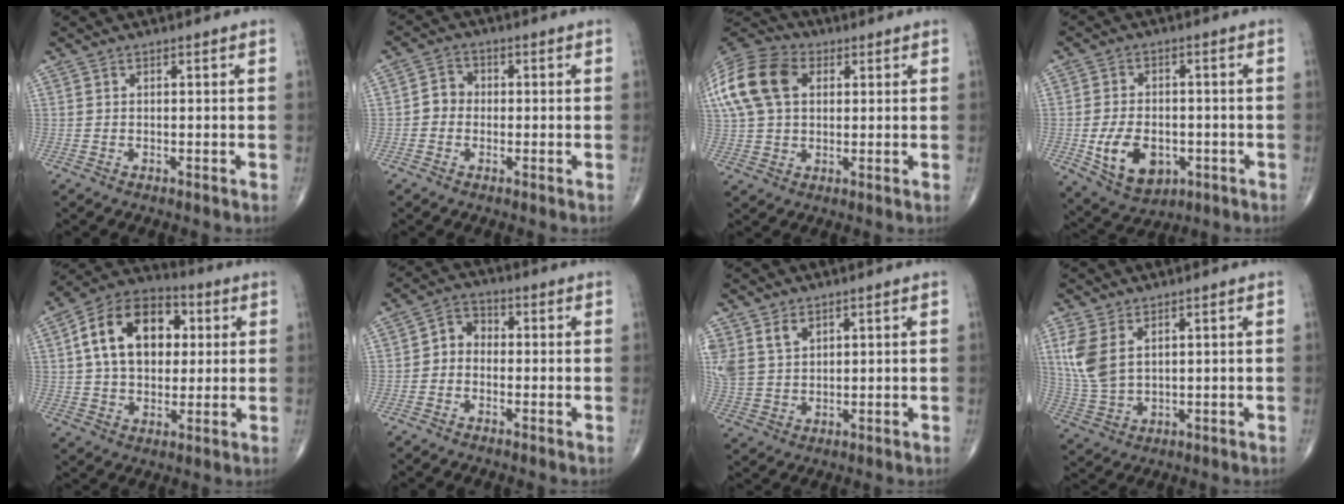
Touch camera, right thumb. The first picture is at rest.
{"total": 3.5, "force": [-0.5, 3.1, 1.5], "torque": [-0.009, 0.013, -0.018]}
{"total": 20.1, "force": [5.7, 14.0, 13.2], "torque": [-0.306, 0.041, 0.103]}
{"total": 10.9, "force": [-2.7, 7.4, 7.5], "torque": [-0.109, 0.007, -0.031]}
{"total": 17.7, "force": [3.8, 11.9, 12.6], "torque": [-0.180, 0.013, 0.059]}
{"total": 4.4, "force": [-0.7, 3.7, 2.4], "torque": [-0.020, 0.020, -0.029]}
{"total": 8.0, "force": [3.9, 5.6, 4.2], "torque": [-0.080, -0.005, 0.092]}
{"total": 8.5, "force": [3.1, 5.0, 6.2], "torque": [-0.140, -0.007, 0.073]}